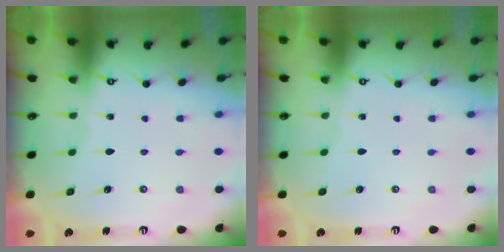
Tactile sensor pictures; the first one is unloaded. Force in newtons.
{"total": 0.0}